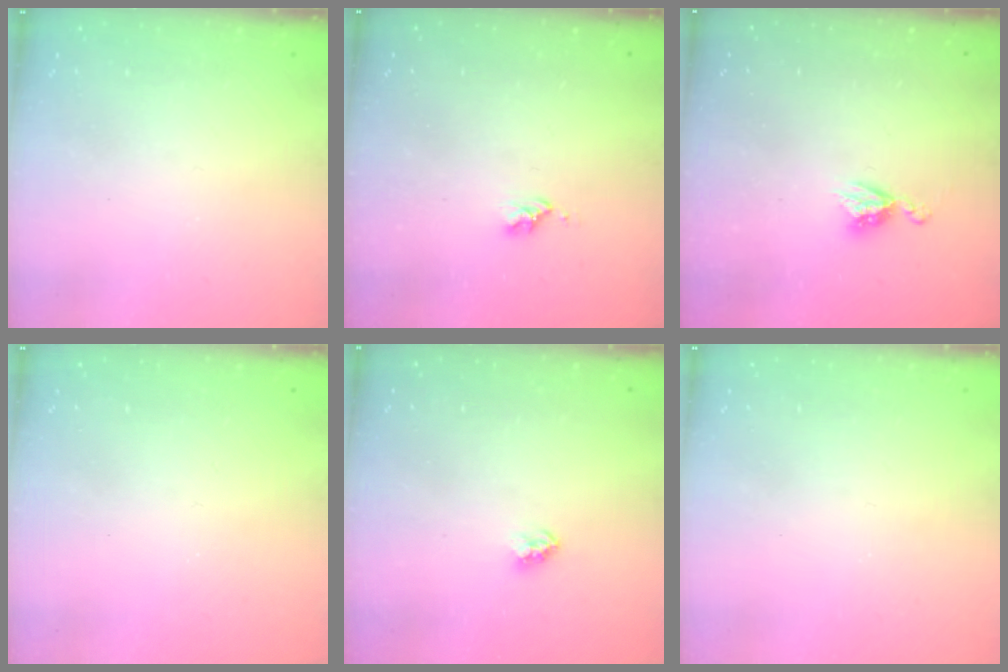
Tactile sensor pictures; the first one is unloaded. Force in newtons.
{"total": 2.8, "press": 2.8, "slide": 0.3}
{"total": 5.3, "press": 5.3, "slide": 0.5}
{"total": 0.0}
{"total": 2.4, "press": 2.4, "slide": 0.1}
{"total": 0.5, "press": 0.5, "slide": 0.1}